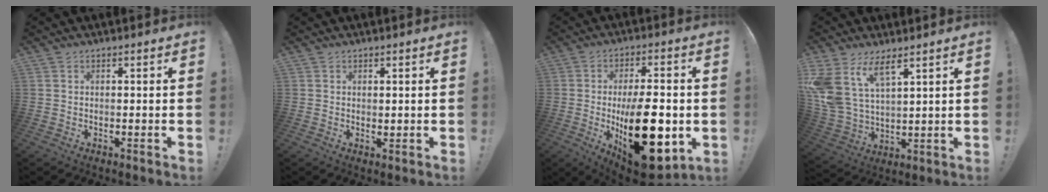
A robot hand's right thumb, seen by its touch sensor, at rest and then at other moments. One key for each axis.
{"total": 0.7, "fx": 0.6, "fy": 0.4, "fz": 0.2, "tx": -0.003, "ty": 0.000, "tz": 0.012}
{"total": 25.7, "fx": -4.2, "fy": 11.4, "fz": 22.6, "tx": -0.368, "ty": 0.009, "tz": -0.050}
{"total": 12.2, "fx": 8.1, "fy": 5.8, "fz": 7.1, "tx": -0.163, "ty": -0.046, "tz": 0.155}